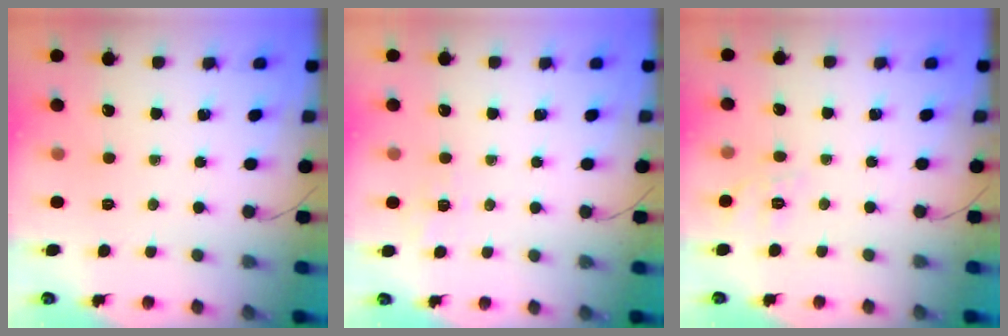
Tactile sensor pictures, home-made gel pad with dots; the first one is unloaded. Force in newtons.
{"total": 1.8, "press": 0.4, "slide": 1.8}
{"total": 5.8, "press": 5.4, "slide": 2.2}